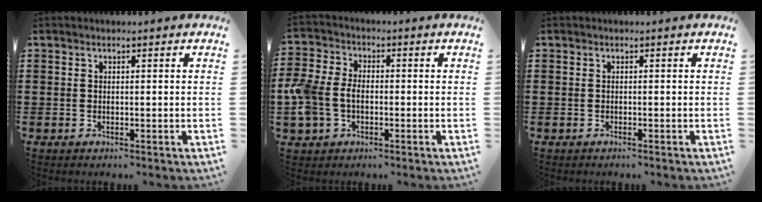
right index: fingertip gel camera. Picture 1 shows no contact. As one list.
[{"total": 5.8, "force": [-1.2, 4.3, 3.7], "torque": [-0.107, -0.001, -0.031]}, {"total": 0.0}]